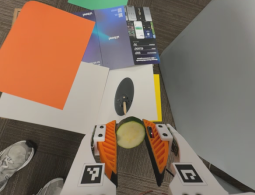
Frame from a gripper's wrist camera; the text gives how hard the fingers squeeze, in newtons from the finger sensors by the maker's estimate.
{"total": 10.6, "left": 11.5, "right": 9.6}